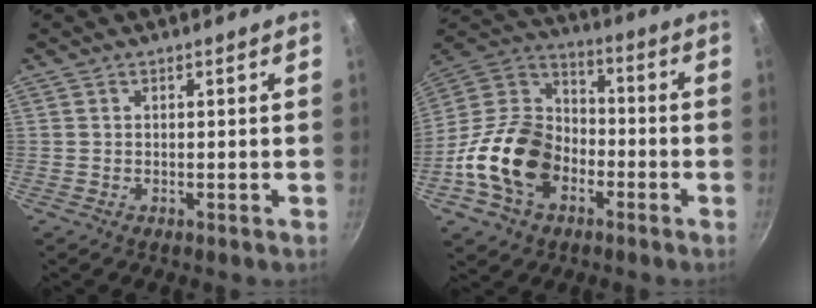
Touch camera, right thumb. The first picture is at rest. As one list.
[{"total": 19.6, "force": [-6.8, 14.0, 11.9], "torque": [-0.197, 0.051, -0.141]}]